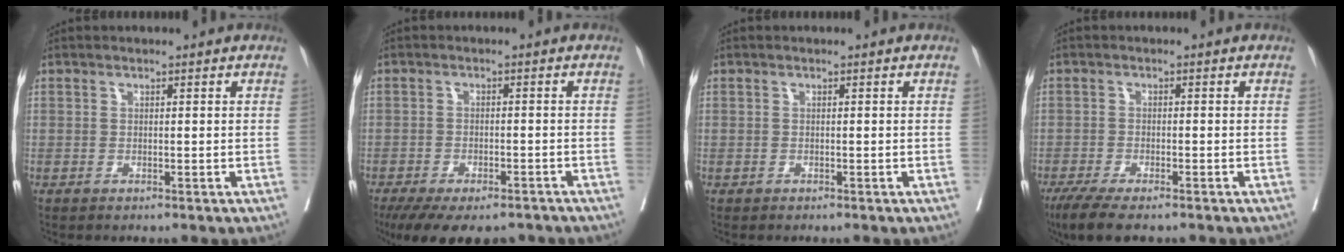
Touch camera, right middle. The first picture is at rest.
{"total": 13.4, "force": [-10.5, 5.0, 6.7], "torque": [-0.135, -0.018, -0.144]}
{"total": 0.0}
{"total": 7.1, "force": [-5.3, 1.6, 4.4], "torque": [-0.073, -0.017, -0.088]}